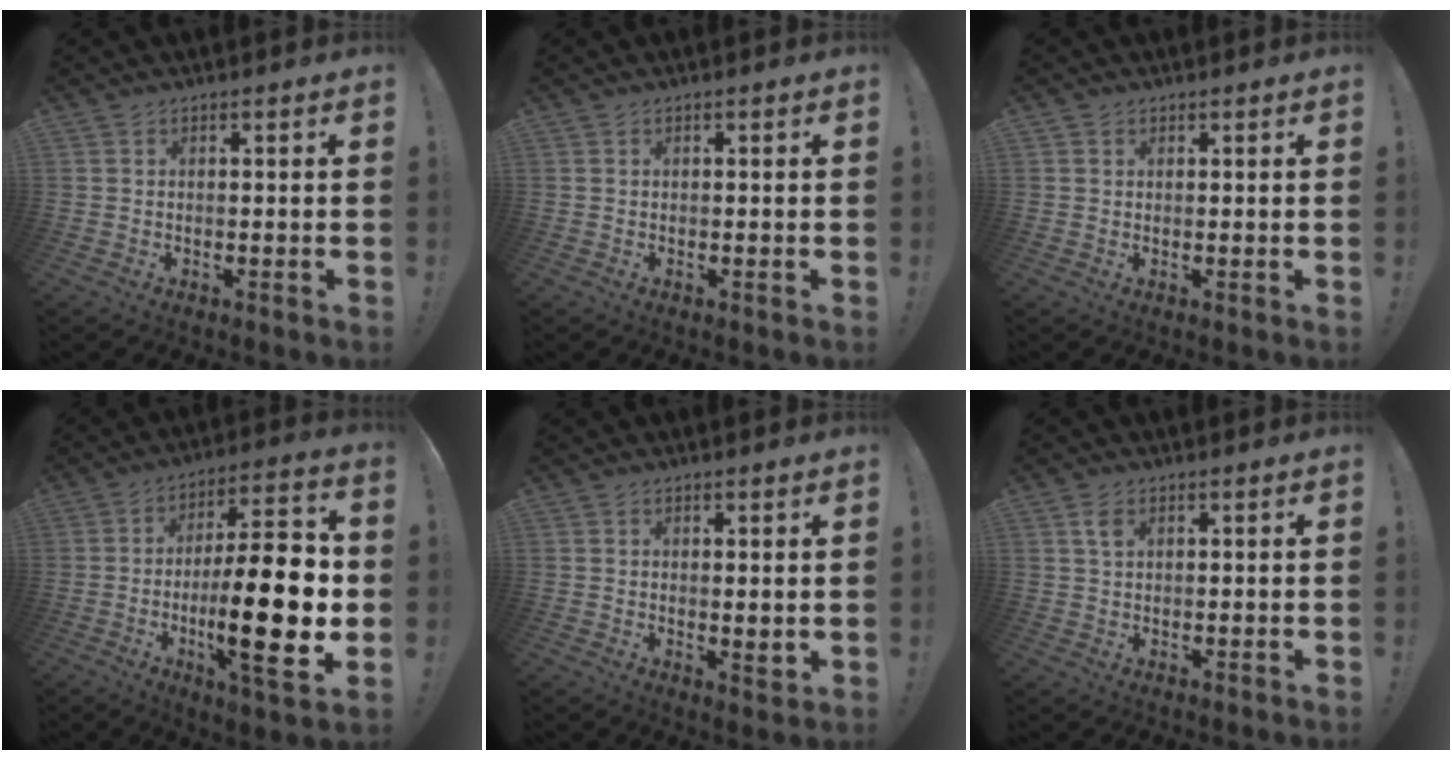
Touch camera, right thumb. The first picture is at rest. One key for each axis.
{"total": 0.0}
{"total": 1.1, "fx": 0.8, "fy": 0.8, "fz": 0.1, "tx": 0.004, "ty": -0.001, "tz": 0.014}
{"total": 23.3, "fx": -3.8, "fy": 6.5, "fz": 22.1, "tx": -0.365, "ty": 0.005, "tz": -0.062}
{"total": 2.7, "fx": 1.9, "fy": 0.7, "fz": 1.8, "tx": -0.018, "ty": -0.017, "tz": 0.032}
{"total": 3.0, "fx": 1.5, "fy": 1.8, "fz": 1.8, "tx": -0.026, "ty": -0.002, "tz": 0.025}